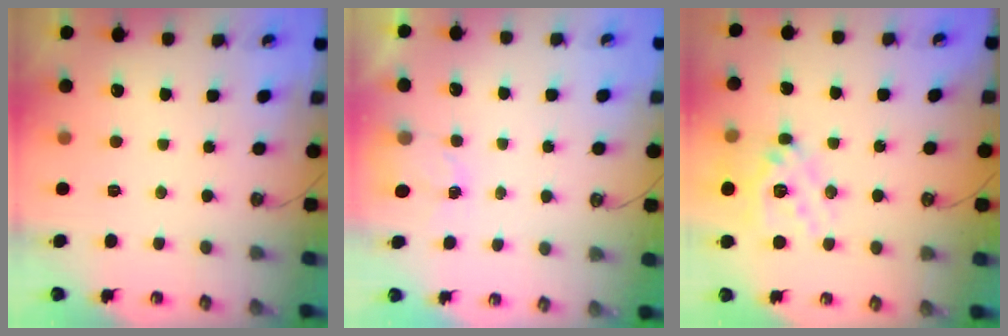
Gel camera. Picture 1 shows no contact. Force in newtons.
{"total": 2.4, "press": 2.4, "slide": 0.3}
{"total": 18.3, "press": 18.2, "slide": 1.9}